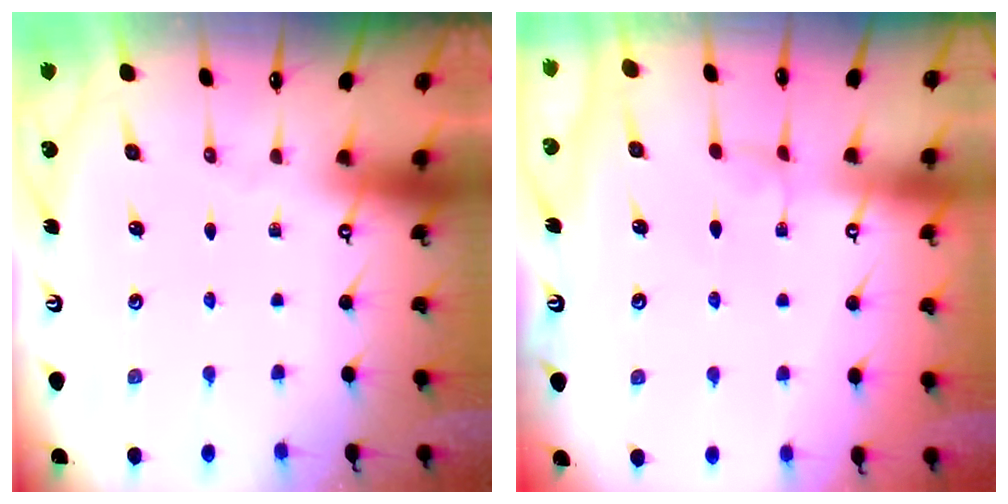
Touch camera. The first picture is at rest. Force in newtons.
{"total": 2.6, "press": 2.6, "slide": 0.2}